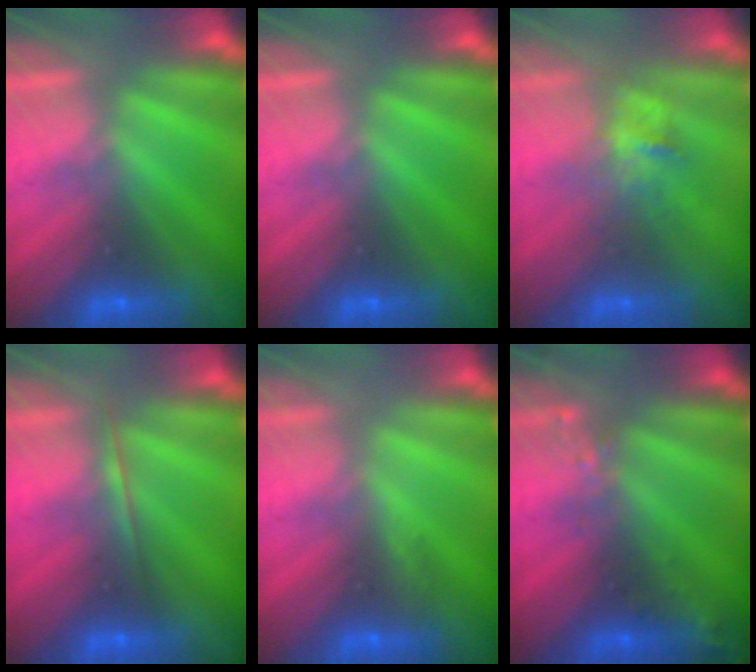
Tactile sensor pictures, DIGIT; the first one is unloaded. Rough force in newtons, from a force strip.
{"total": 0.0}
{"total": 2.8}
{"total": 1.7}
{"total": 2.8}
{"total": 2.4}